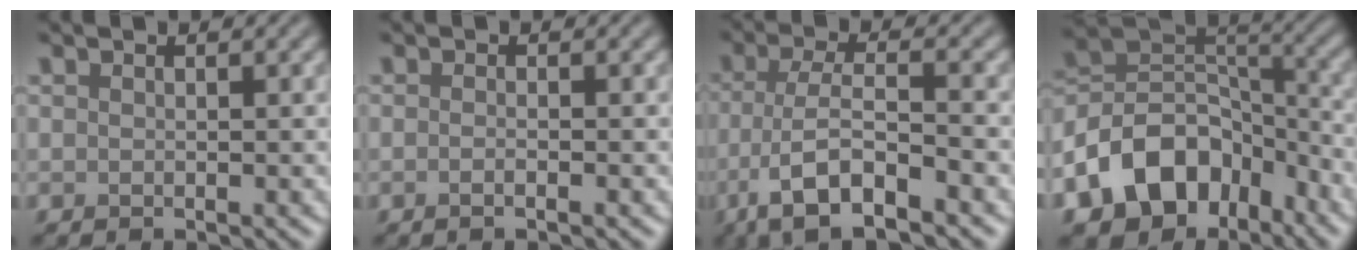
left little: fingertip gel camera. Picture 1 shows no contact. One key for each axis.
{"total": 1.4, "fx": -0.3, "fy": 0.6, "fz": 1.2, "tx": 0.001, "ty": -0.006, "tz": -0.016}
{"total": 7.4, "fx": -3.9, "fy": 2.2, "fz": 5.8, "tx": -0.108, "ty": -0.003, "tz": -0.076}
{"total": 11.7, "fx": -6.4, "fy": 8.1, "fz": 5.5, "tx": -0.106, "ty": 0.003, "tz": -0.120}